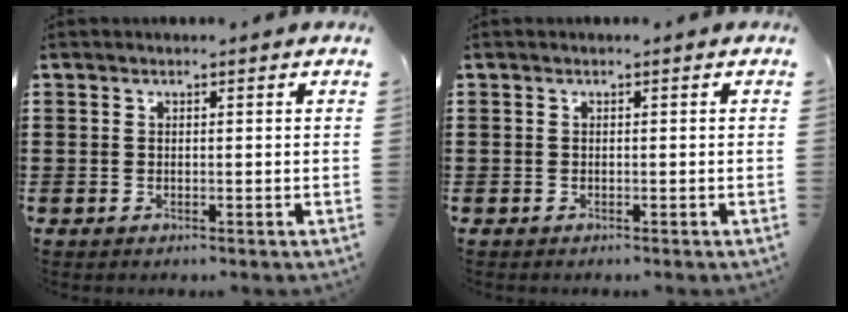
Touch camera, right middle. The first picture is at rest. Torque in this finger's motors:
{"motor_torque": [-1.25, 0.89, -0.17, -0.05]}